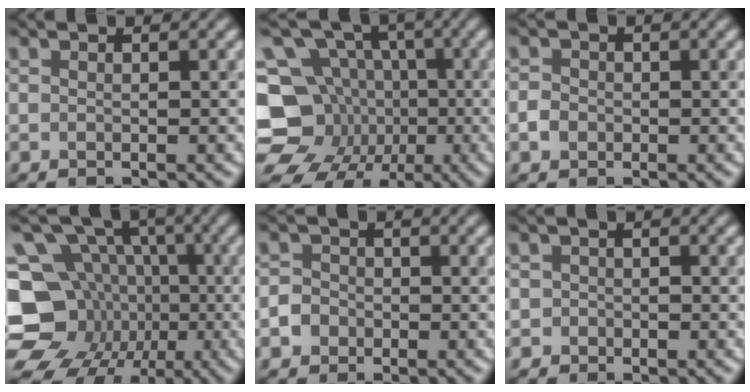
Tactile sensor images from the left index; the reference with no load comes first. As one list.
[{"total": 14.9, "force": [-4.5, 13.2, 5.4], "torque": [-0.125, -0.010, -0.094]}, {"total": 1.3, "force": [-0.6, 1.0, 0.4], "torque": [-0.006, 0.000, -0.016]}, {"total": 16.9, "force": [-5.0, 14.7, 6.8], "torque": [-0.150, -0.011, -0.096]}, {"total": 1.7, "force": [-0.9, 1.4, 0.3], "torque": [0.002, 0.001, -0.023]}, {"total": 1.0, "force": [-0.4, 1.0, 0.0], "torque": [0.022, 0.002, -0.015]}]